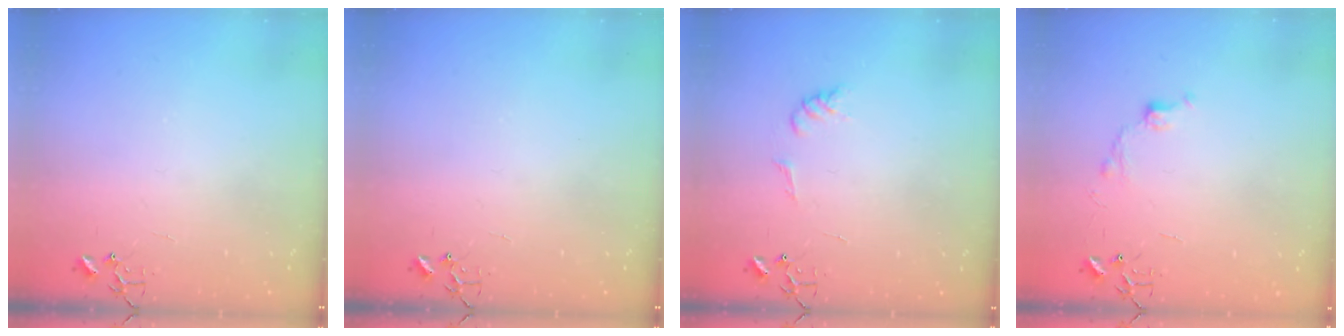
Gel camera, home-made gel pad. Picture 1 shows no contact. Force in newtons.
{"total": 0.0}
{"total": 5.9, "press": 5.9, "slide": 0.6}
{"total": 6.7, "press": 6.7, "slide": 0.9}